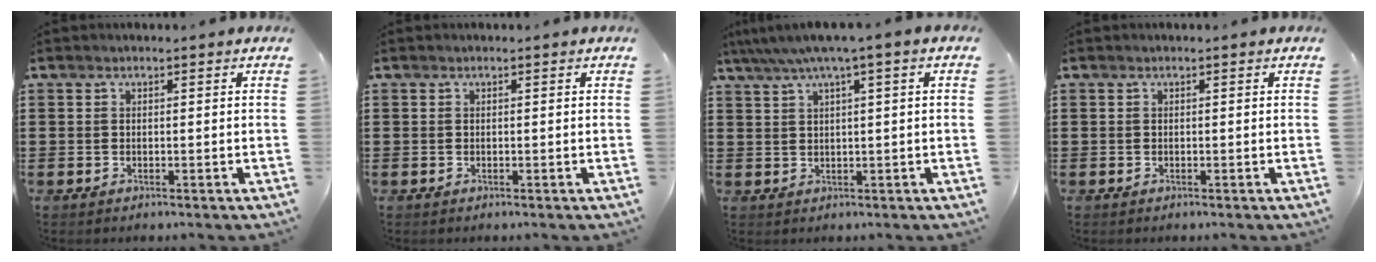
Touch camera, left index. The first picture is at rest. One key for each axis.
{"total": 0.0}
{"total": 3.3, "fx": 1.3, "fy": -0.2, "fz": 3.1, "tx": -0.061, "ty": 0.000, "tz": 0.018}
{"total": 0.0}